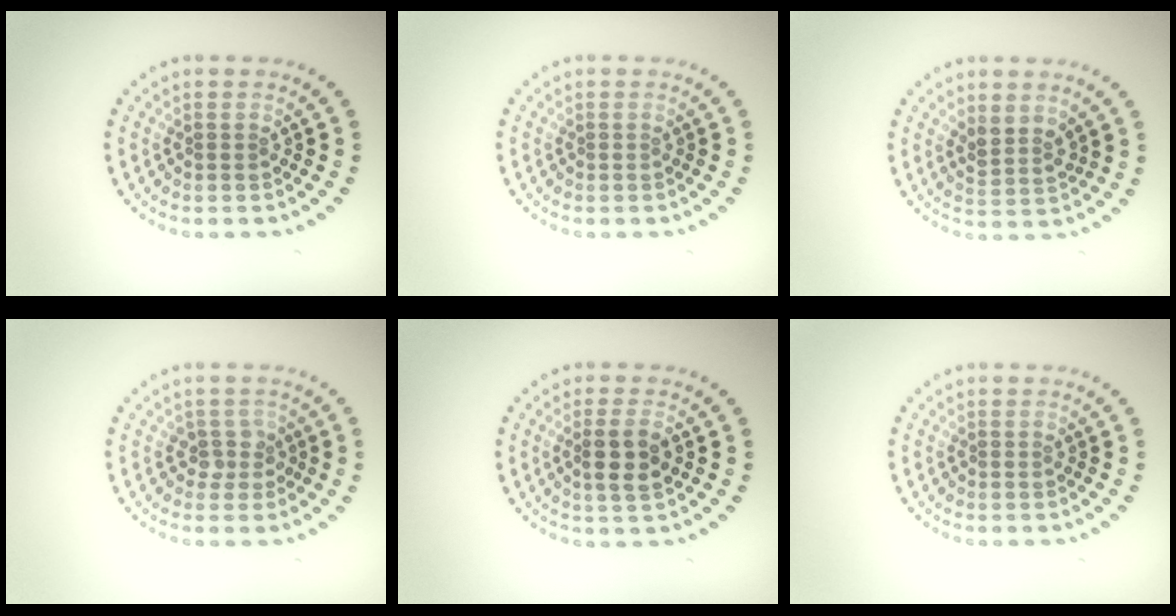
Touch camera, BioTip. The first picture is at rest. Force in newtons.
{"total": 0.0}
{"total": 2.2, "press": 1.7, "slide": 1.3}
{"total": 1.8, "press": 1.3, "slide": 1.2}
{"total": 2.6, "press": 2.4, "slide": 0.8}
{"total": 0.0}